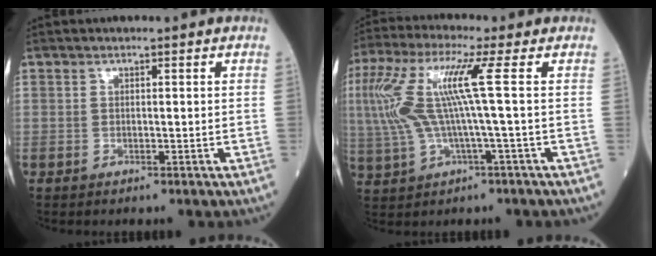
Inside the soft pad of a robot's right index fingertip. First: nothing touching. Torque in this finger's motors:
{"motor_torque": [1.82, 0.32, 0.87, 0.21]}